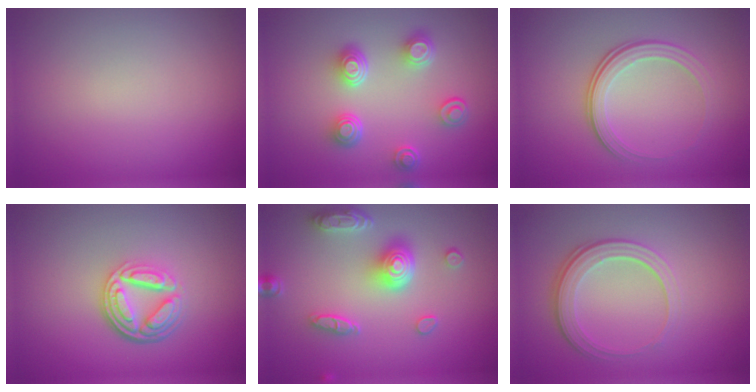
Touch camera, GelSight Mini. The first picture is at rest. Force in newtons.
{"total": 4.3, "press": 3.2, "slide": 2.8}
{"total": 3.6, "press": 2.5, "slide": 2.6}
{"total": 5.1, "press": 3.6, "slide": 3.6}
{"total": 4.9, "press": 4.0, "slide": 3.0}
{"total": 3.8, "press": 2.7, "slide": 2.7}